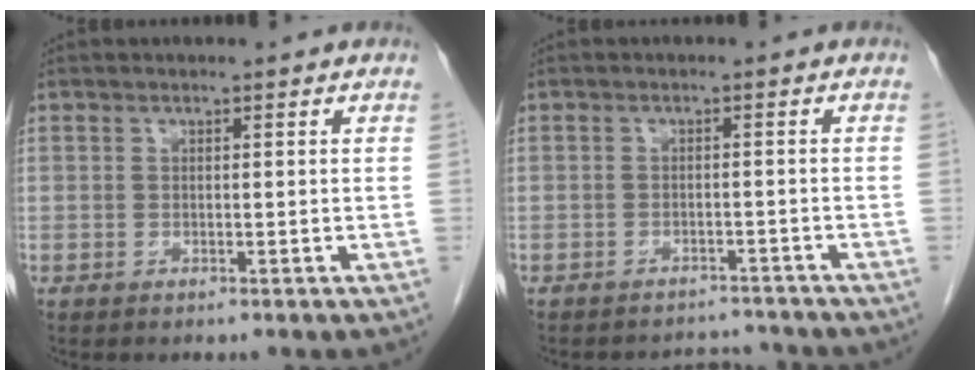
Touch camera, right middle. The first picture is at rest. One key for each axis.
{"total": 4.7, "fx": -4.6, "fy": 0.9, "fz": -0.6, "tx": 0.008, "ty": 0.007, "tz": -0.061}